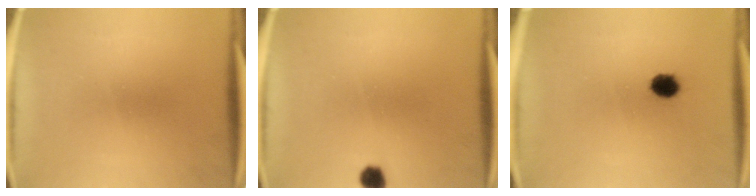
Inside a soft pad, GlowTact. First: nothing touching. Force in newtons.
{"total": 2.6}
{"total": 3.4}